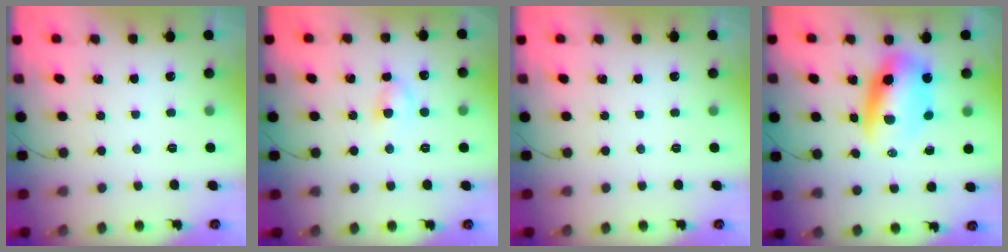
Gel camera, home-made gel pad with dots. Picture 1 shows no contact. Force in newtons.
{"total": 3.9, "press": 3.7, "slide": 1.3}
{"total": 0.0}
{"total": 10.3, "press": 9.9, "slide": 3.0}